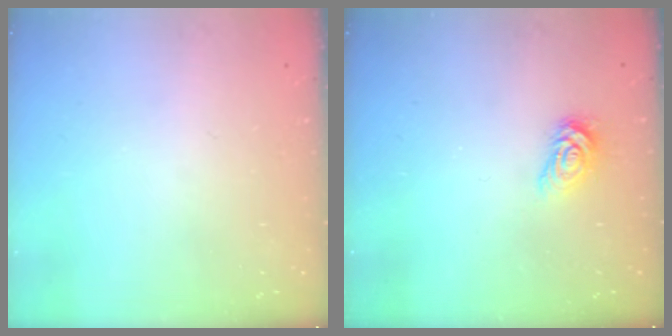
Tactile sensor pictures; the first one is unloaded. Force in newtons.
{"total": 3.8, "press": 3.8, "slide": 0.4}